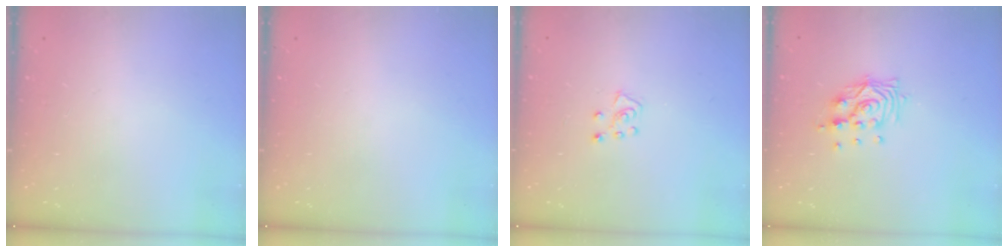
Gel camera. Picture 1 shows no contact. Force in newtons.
{"total": 0.0}
{"total": 5.3, "press": 5.3, "slide": 0.4}
{"total": 11.1, "press": 11.1, "slide": 0.9}